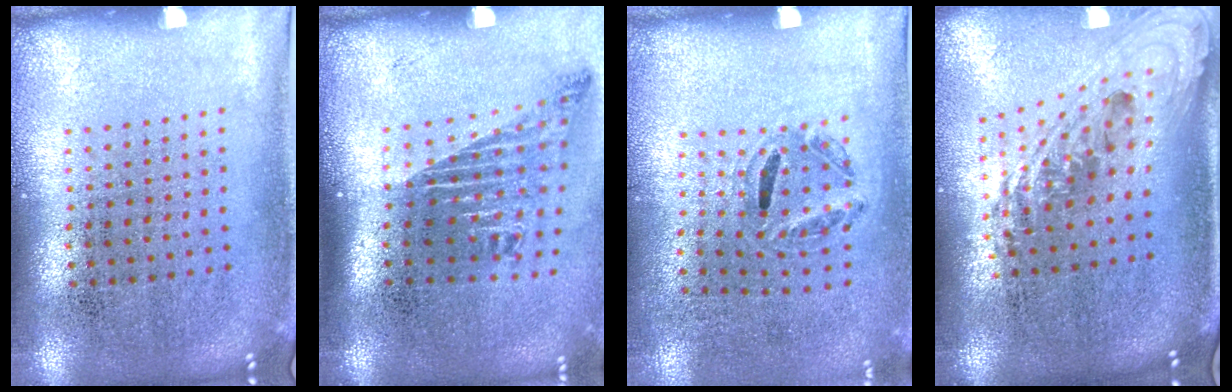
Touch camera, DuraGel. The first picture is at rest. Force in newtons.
{"total": 1.8, "press": 1.2, "slide": 1.3}
{"total": 1.1, "press": 0.6, "slide": 0.9}
{"total": 2.4, "press": 1.8, "slide": 1.6}